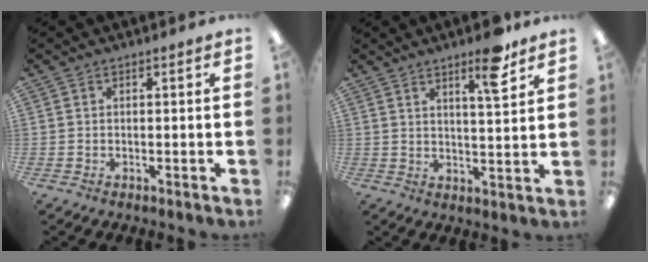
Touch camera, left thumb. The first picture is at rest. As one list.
[{"total": 8.8, "force": [6.0, 1.7, 6.3], "torque": [-0.081, -0.035, 0.091]}]